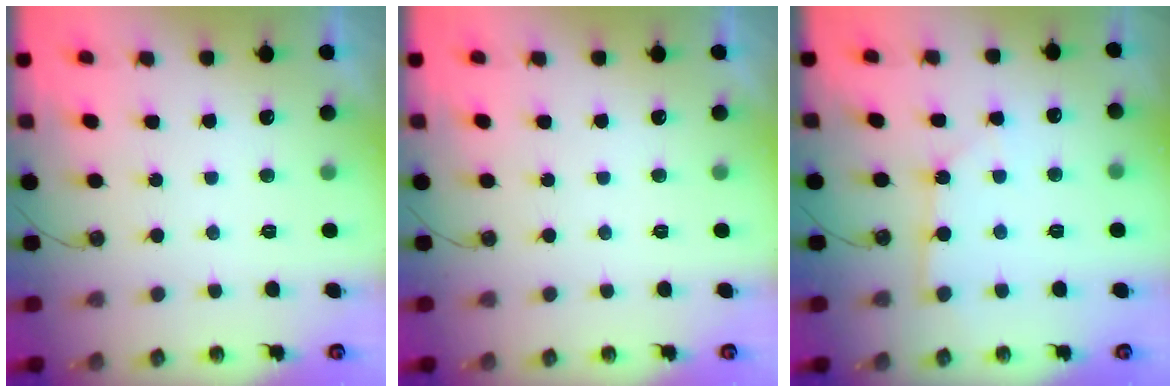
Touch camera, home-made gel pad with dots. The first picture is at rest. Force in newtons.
{"total": 0.0}
{"total": 3.0, "press": 2.9, "slide": 0.3}